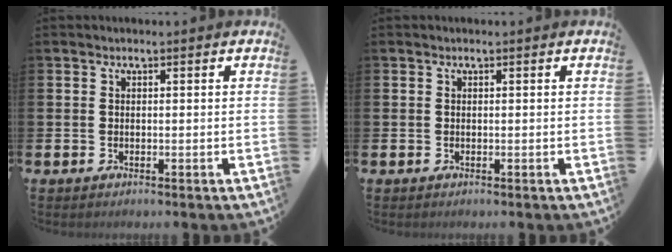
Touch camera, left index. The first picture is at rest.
{"total": 0.0}